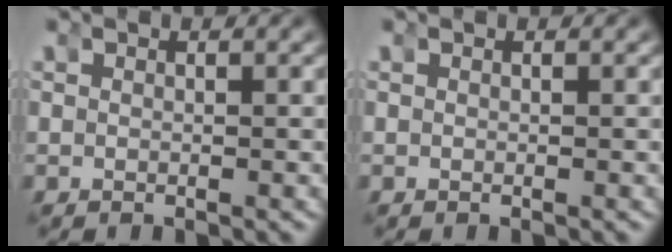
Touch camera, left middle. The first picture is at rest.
{"total": 0.0}